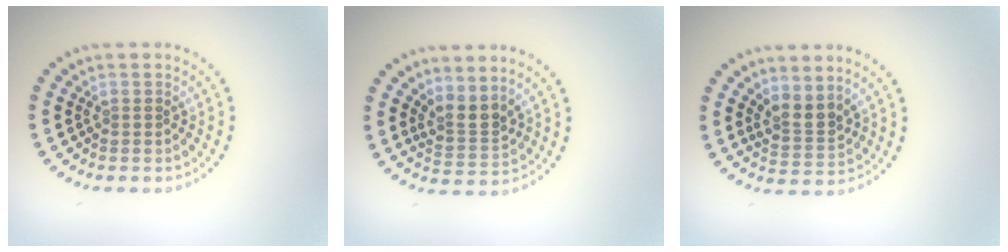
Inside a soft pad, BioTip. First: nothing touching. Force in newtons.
{"total": 2.6, "press": 1.9, "slide": 1.7}
{"total": 2.5, "press": 2.1, "slide": 1.4}